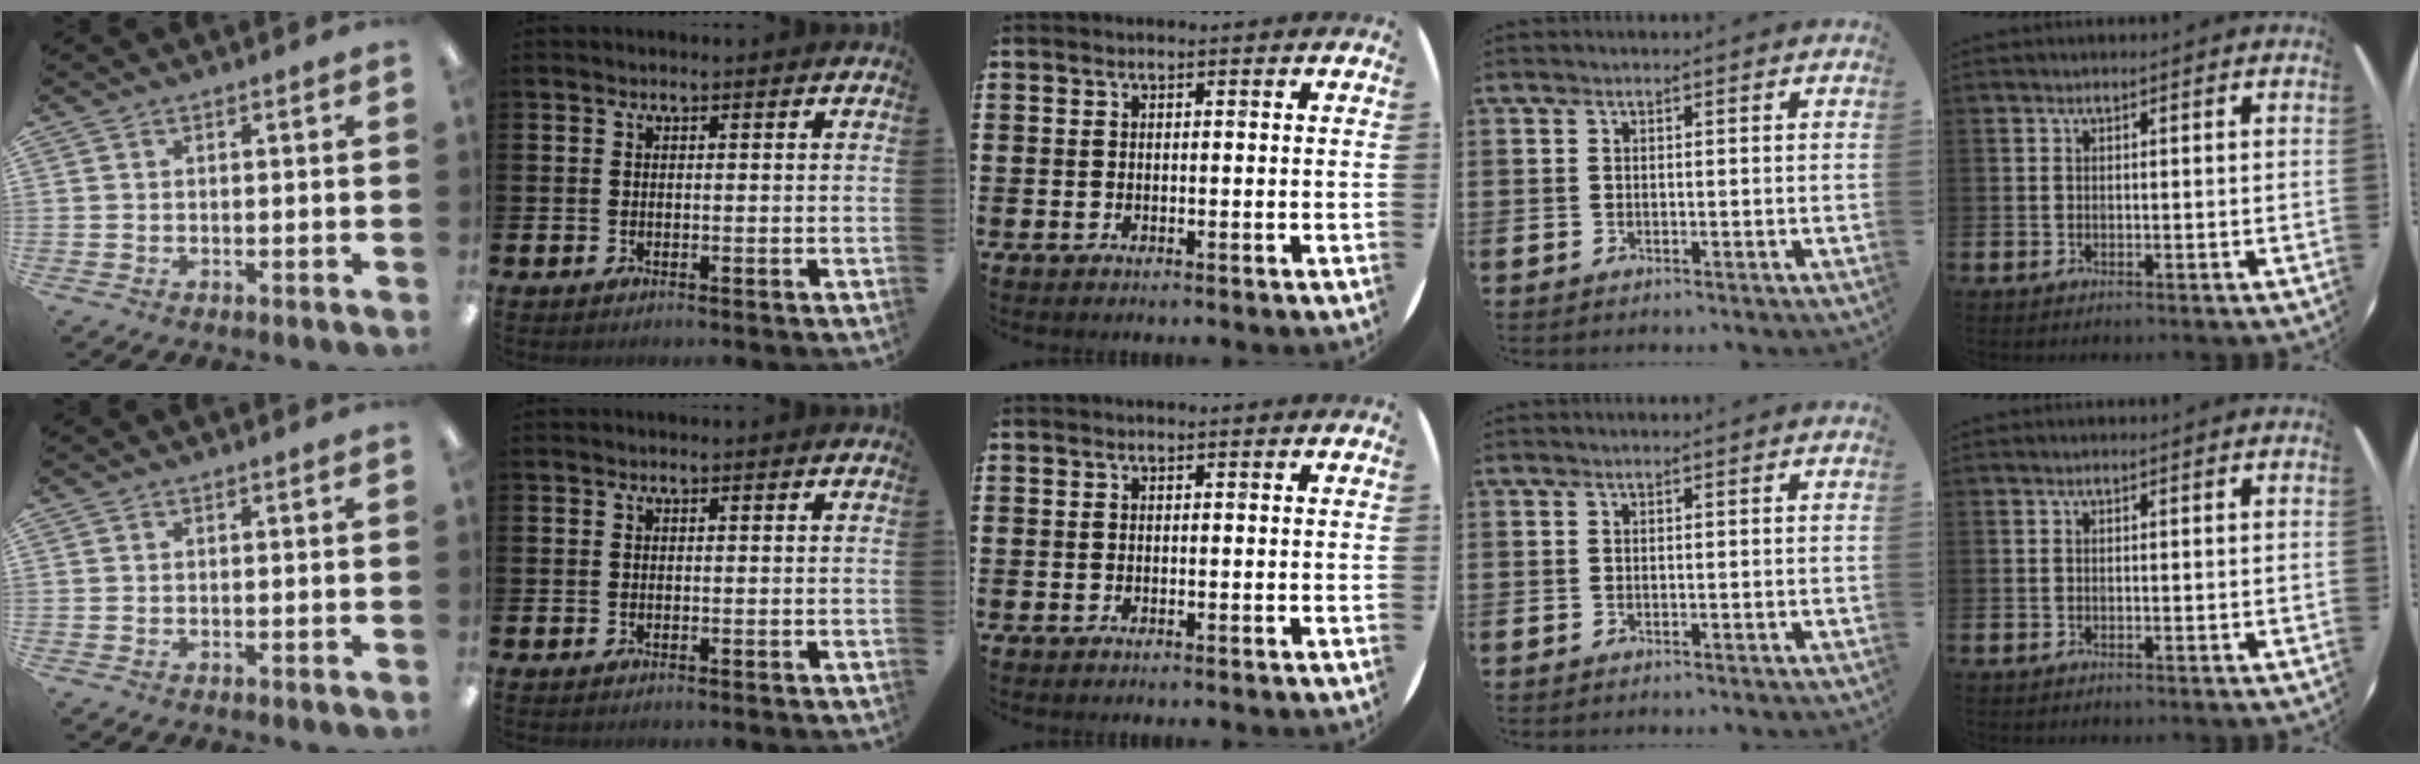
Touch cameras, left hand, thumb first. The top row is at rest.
{}